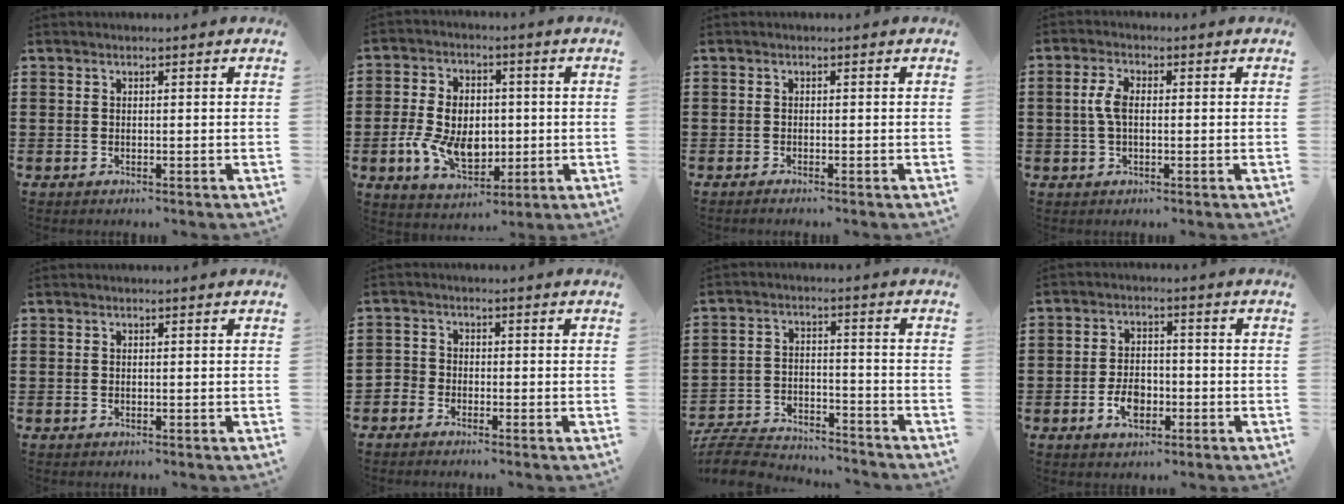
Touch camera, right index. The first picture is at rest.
{"total": 9.4, "force": [-1.0, 6.5, 6.7], "torque": [-0.143, 0.010, -0.019]}
{"total": 0.6, "force": [-0.6, 0.0, 0.1], "torque": [-0.004, -0.001, -0.012]}
{"total": 3.9, "force": [0.1, 1.9, 3.4], "torque": [-0.083, 0.002, -0.005]}
{"total": 0.0}
{"total": 1.9, "force": [-1.6, 1.2, -0.1], "torque": [-0.005, 0.005, -0.037]}
{"total": 6.6, "force": [-6.4, 1.1, 1.1], "torque": [-0.037, 0.009, -0.131]}
{"total": 4.9, "force": [-1.9, 3.0, 3.3], "torque": [-0.074, 0.003, -0.038]}